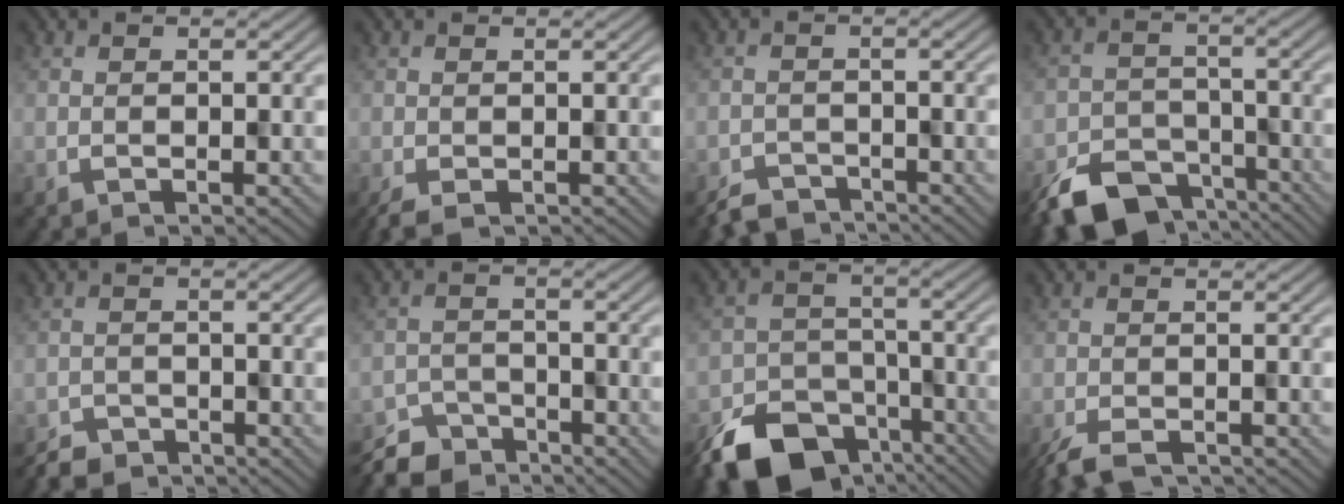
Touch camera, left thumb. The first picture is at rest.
{"total": 2.8, "force": [-1.8, 0.8, 2.0], "torque": [-0.040, -0.007, -0.023]}
{"total": 3.0, "force": [-2.9, 0.9, 0.0], "torque": [0.000, -0.009, -0.047]}
{"total": 9.1, "force": [-6.9, 4.6, 3.7], "torque": [-0.060, -0.022, -0.107]}
{"total": 3.2, "force": [-3.0, 1.1, 0.0], "torque": [0.003, -0.011, -0.048]}
{"total": 5.9, "force": [-5.5, 2.0, 0.5], "torque": [-0.005, -0.015, -0.088]}
{"total": 12.0, "force": [-8.6, 6.6, 5.1], "torque": [-0.095, -0.029, -0.130]}
{"total": 4.4, "force": [-3.6, 1.2, 2.2], "torque": [-0.043, -0.017, -0.061]}